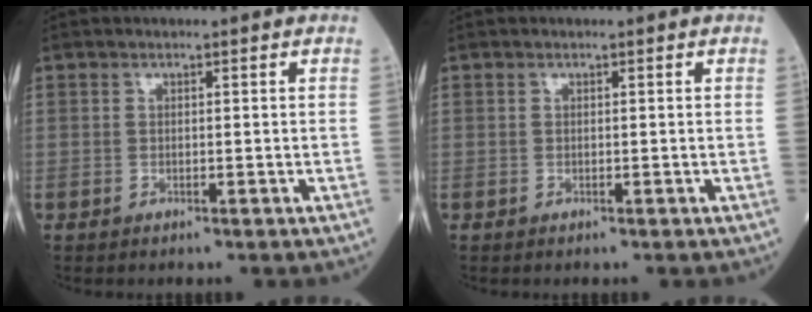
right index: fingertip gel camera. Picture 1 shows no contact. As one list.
[{"total": 0.0}]